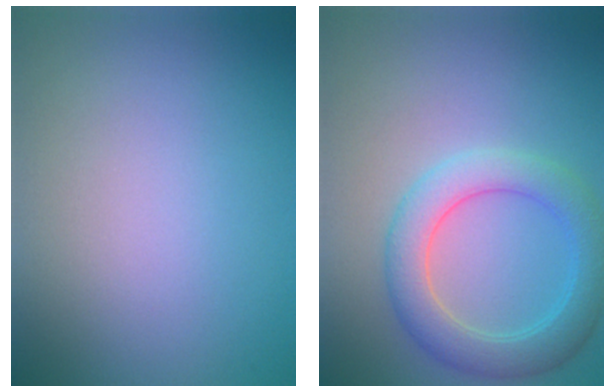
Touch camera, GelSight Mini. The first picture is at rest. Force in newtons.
{"total": 4.6, "press": 4.6, "slide": 0.2}